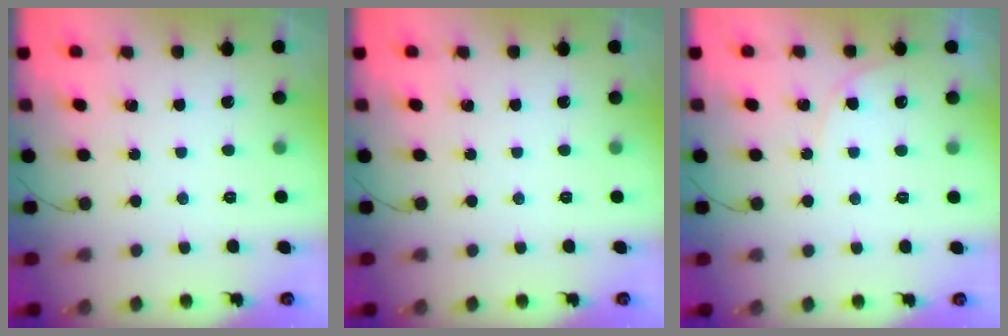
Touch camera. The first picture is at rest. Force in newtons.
{"total": 0.0}
{"total": 4.0, "press": 3.9, "slide": 0.3}